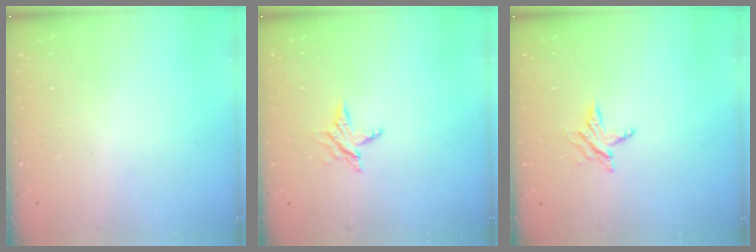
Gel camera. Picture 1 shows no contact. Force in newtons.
{"total": 5.2, "press": 5.2, "slide": 0.6}
{"total": 5.2, "press": 5.2, "slide": 0.6}